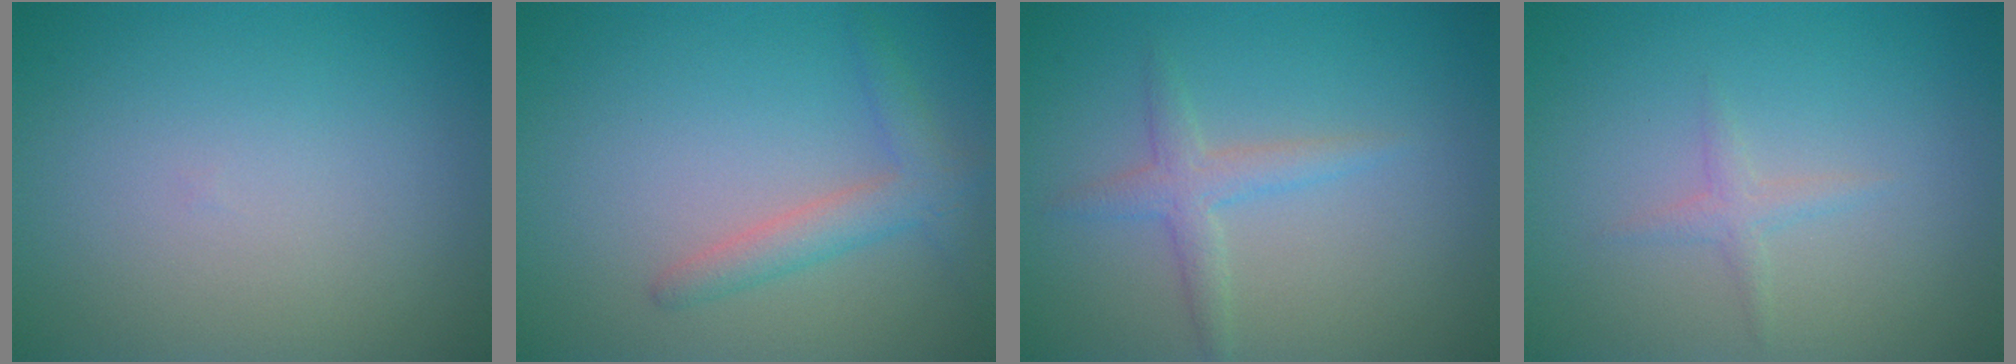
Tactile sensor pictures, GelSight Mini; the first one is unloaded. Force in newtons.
{"total": 2.6, "press": 2.5, "slide": 0.1}
{"total": 2.1, "press": 2.1, "slide": 0.1}
{"total": 1.1, "press": 1.1, "slide": 0.0}